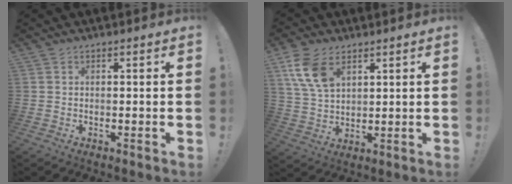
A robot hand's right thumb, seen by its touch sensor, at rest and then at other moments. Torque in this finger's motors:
{"motor_torque": [0.11, 0.27, 0.85, 0.54, 0.05]}